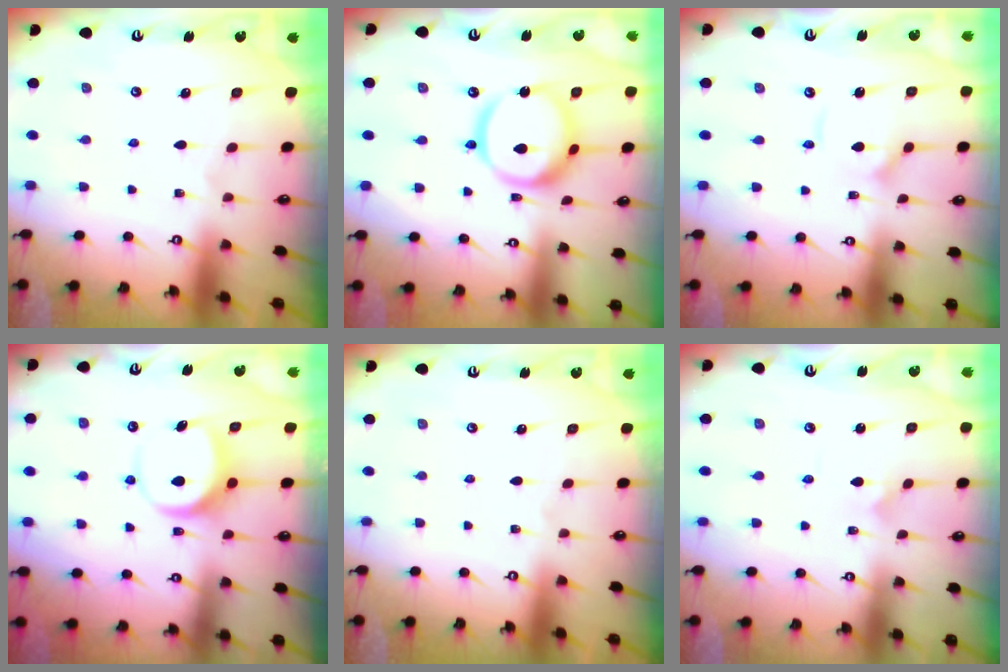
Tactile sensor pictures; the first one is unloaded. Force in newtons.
{"total": 15.1, "press": 15.0, "slide": 1.8}
{"total": 5.7, "press": 5.7, "slide": 0.6}
{"total": 8.2, "press": 8.2, "slide": 0.6}
{"total": 0.0}
{"total": 2.8, "press": 2.8, "slide": 0.2}